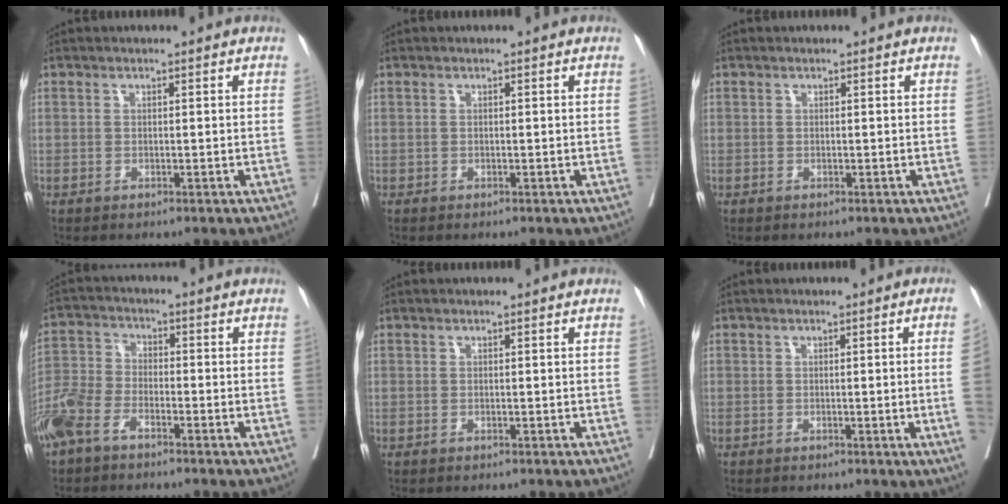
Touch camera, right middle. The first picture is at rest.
{"total": 0.0}
{"total": 0.0}
{"total": 7.2, "force": [-4.9, 3.5, 3.9], "torque": [-0.101, -0.003, -0.105]}
{"total": 0.0}
{"total": 4.4, "force": [-0.5, -1.8, 4.0], "torque": [-0.056, -0.012, -0.003]}